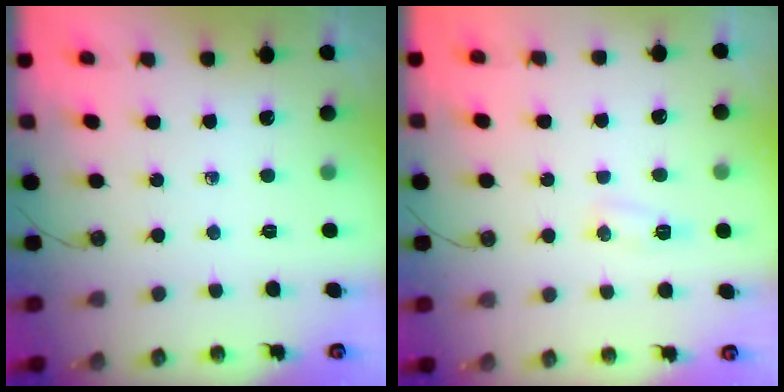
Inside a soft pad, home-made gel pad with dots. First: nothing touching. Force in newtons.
{"total": 15.9, "press": 5.9, "slide": 14.7}